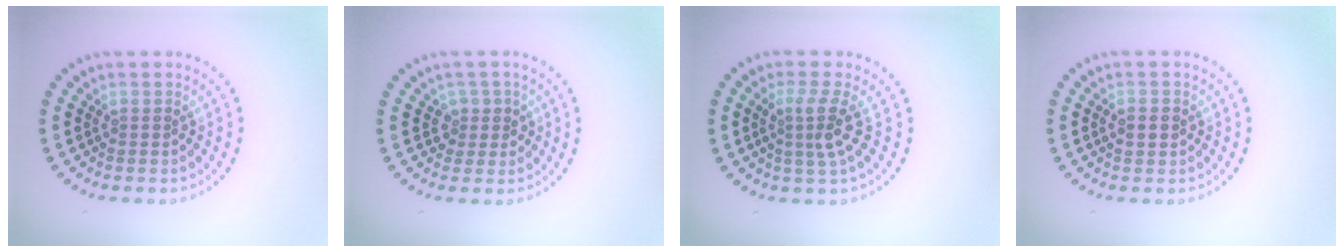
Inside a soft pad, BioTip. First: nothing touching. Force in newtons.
{"total": 1.5, "press": 1.3, "slide": 0.9}
{"total": 2.8, "press": 2.0, "slide": 2.0}
{"total": 1.9, "press": 1.9, "slide": 0.2}